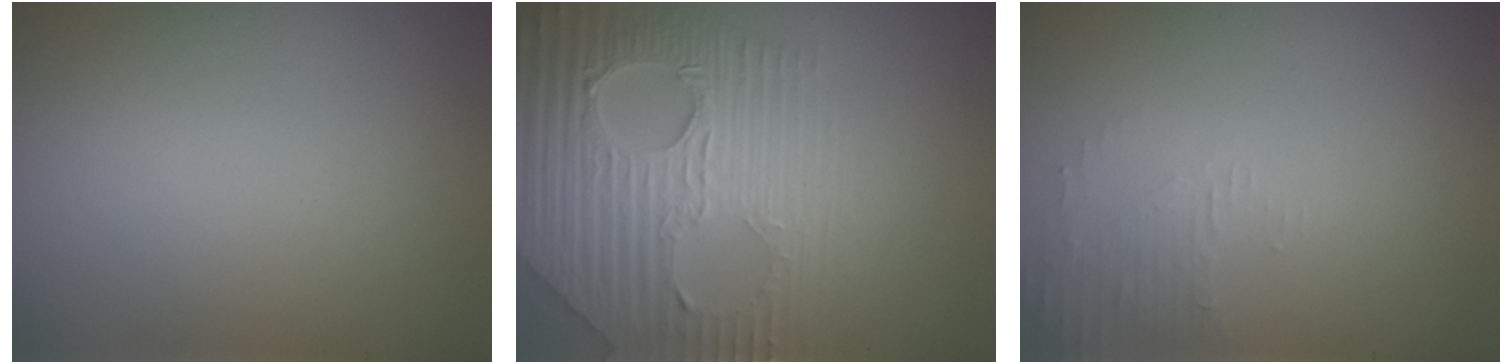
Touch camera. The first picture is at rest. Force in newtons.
{"total": 8.1, "press": 6.2, "slide": 5.3}
{"total": 1.6, "press": 1.5, "slide": 0.4}